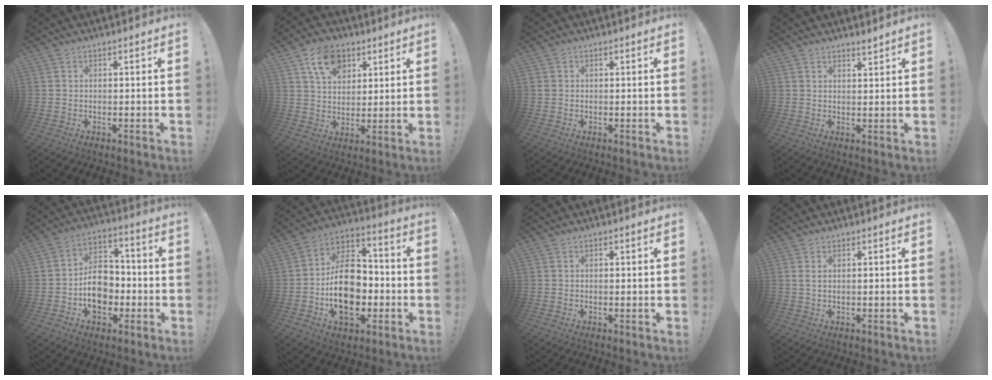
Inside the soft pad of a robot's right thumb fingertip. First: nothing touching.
{"total": 11.8, "force": [6.2, 8.1, 5.8], "torque": [-0.096, -0.017, 0.120]}
{"total": 0.8, "force": [0.2, 0.7, 0.3], "torque": [-0.006, 0.002, 0.005]}
{"total": 2.1, "force": [1.9, 0.3, 0.7], "torque": [-0.009, -0.012, 0.034]}
{"total": 13.1, "force": [-3.2, 9.8, 8.2], "torque": [-0.137, 0.026, -0.052]}
{"total": 19.8, "force": [-4.1, 13.2, 14.2], "torque": [-0.234, 0.024, -0.062]}
{"total": 0.6, "force": [0.4, 0.5, 0.1], "torque": [0.002, 0.001, 0.007]}
{"total": 1.9, "force": [0.8, 0.4, 1.6], "torque": [-0.033, 0.000, 0.014]}